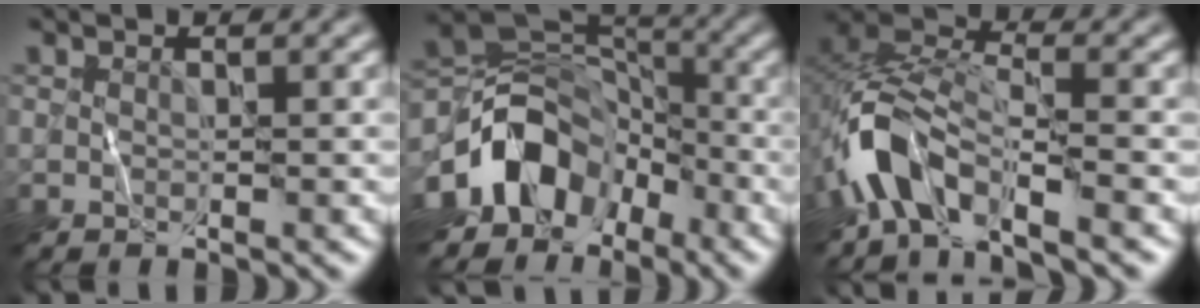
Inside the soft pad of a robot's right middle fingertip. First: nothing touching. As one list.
[{"total": 10.6, "force": [-4.9, 7.4, 5.8], "torque": [-0.100, 0.007, -0.102]}, {"total": 6.2, "force": [-4.0, 2.6, 3.9], "torque": [-0.072, 0.006, -0.089]}]